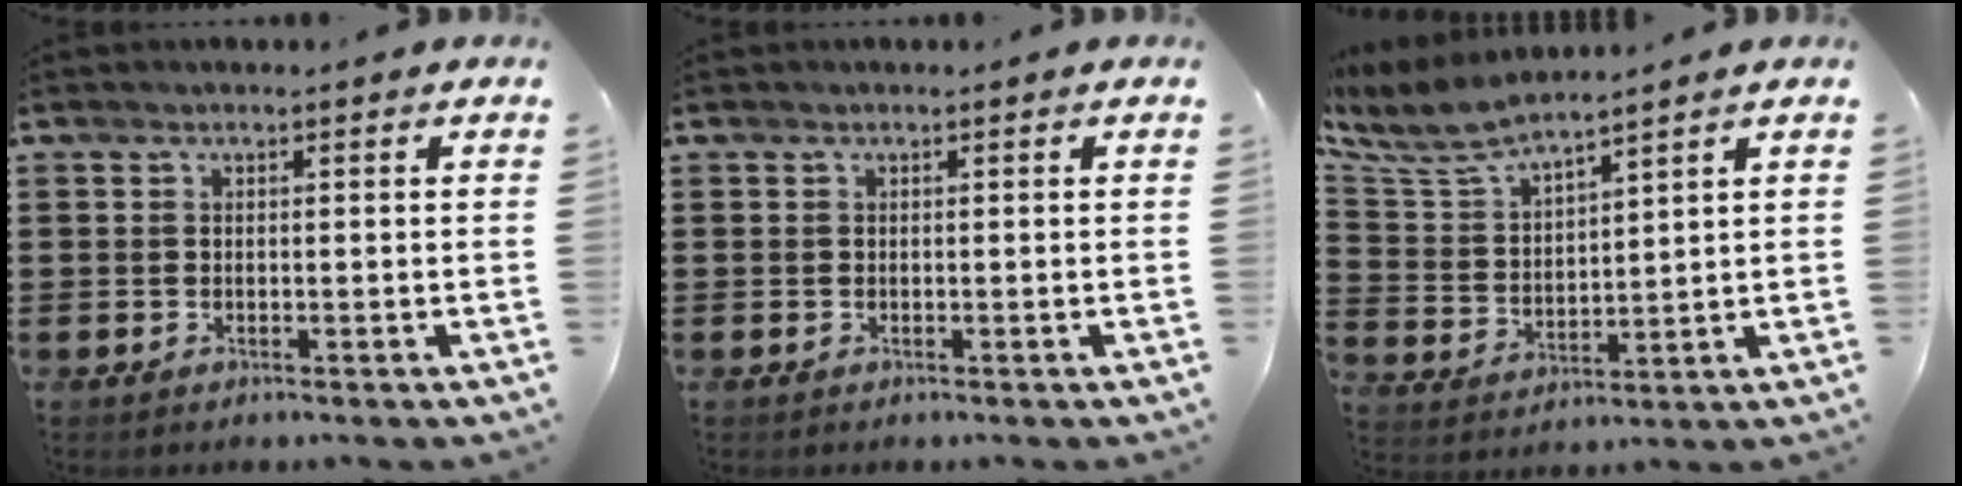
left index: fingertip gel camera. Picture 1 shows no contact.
{"total": 0.0}
{"total": 6.6, "force": [6.0, 0.9, 2.7], "torque": [-0.080, -0.031, 0.105]}